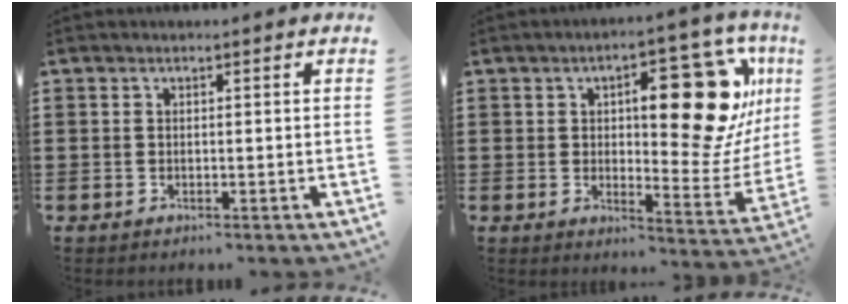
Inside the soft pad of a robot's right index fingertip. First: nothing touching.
{"total": 16.4, "force": [5.7, 6.5, 13.9], "torque": [-0.180, -0.020, 0.088]}